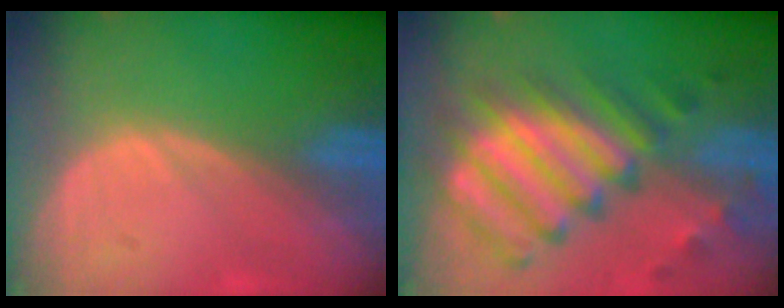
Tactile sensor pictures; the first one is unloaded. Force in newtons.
{"total": 11.8, "press": 10.4, "slide": 5.6}